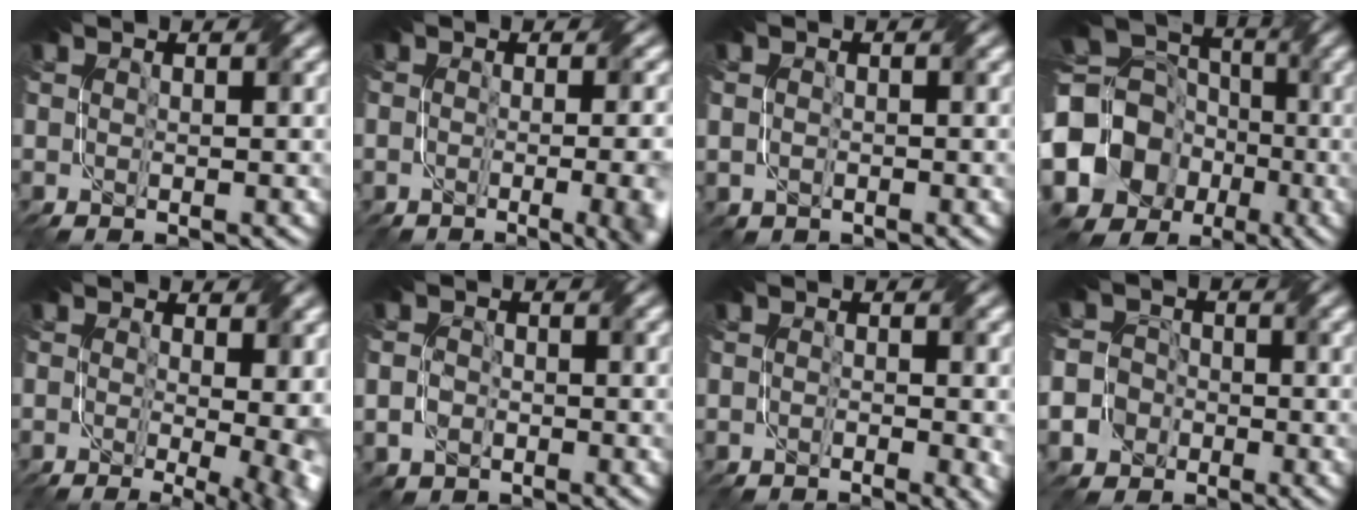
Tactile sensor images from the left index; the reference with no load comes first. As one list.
[{"total": 11.2, "force": [-2.0, 6.1, 9.2], "torque": [-0.044, 0.001, -0.003]}, {"total": 0.9, "force": [0.0, 0.8, -0.3], "torque": [0.008, 0.001, 0.004]}, {"total": 14.1, "force": [-3.5, 12.8, 4.9], "torque": [-0.114, -0.003, -0.085]}, {"total": 12.9, "force": [-1.1, 7.3, 10.6], "torque": [-0.102, 0.008, 0.011]}, {"total": 1.4, "force": [-0.4, 1.3, -0.1], "torque": [0.004, 0.002, -0.009]}, {"total": 2.4, "force": [-1.0, 0.8, 2.1], "torque": [-0.025, -0.007, -0.010]}, {"total": 4.4, "force": [-2.0, 3.9, 0.5], "torque": [0.006, 0.002, -0.040]}]